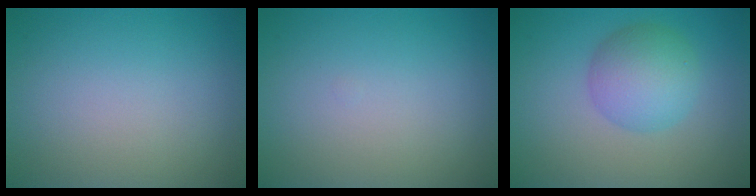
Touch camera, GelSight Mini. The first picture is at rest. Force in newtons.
{"total": 0.0}
{"total": 4.7, "press": 4.7, "slide": 0.1}